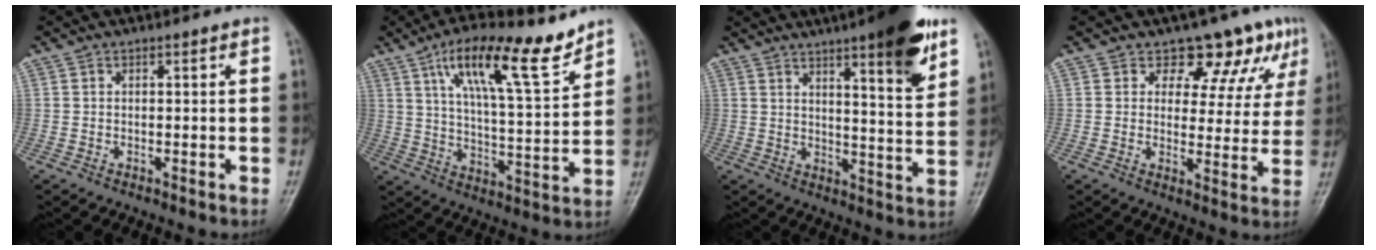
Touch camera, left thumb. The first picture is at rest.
{"total": 16.4, "force": [10.6, 4.0, 11.9], "torque": [-0.179, -0.048, 0.182]}
{"total": 14.6, "force": [8.7, 2.6, 11.4], "torque": [-0.140, -0.045, 0.121]}
{"total": 10.4, "force": [7.3, 6.1, 4.2], "torque": [-0.004, -0.036, 0.077]}